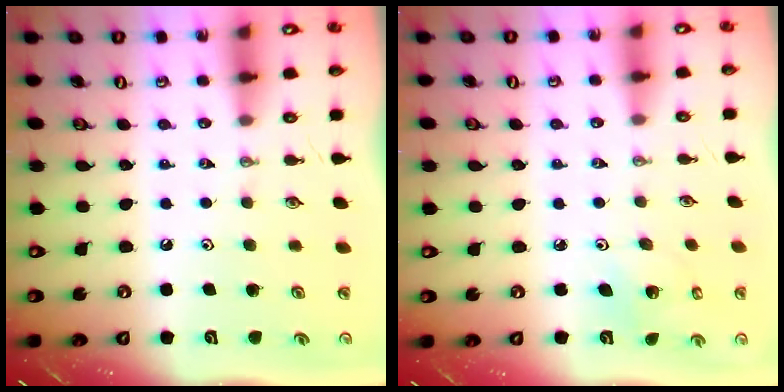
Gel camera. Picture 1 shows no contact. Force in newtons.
{"total": 3.3, "press": 3.3, "slide": 0.1}